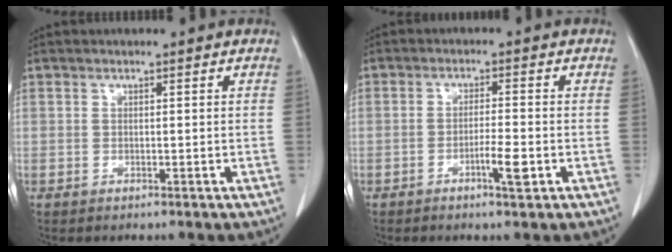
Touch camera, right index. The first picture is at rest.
{"total": 3.8, "force": [-1.7, 0.1, 3.4], "torque": [-0.059, -0.002, -0.028]}